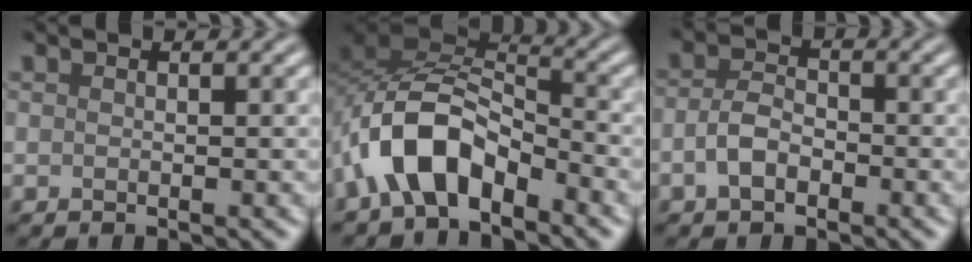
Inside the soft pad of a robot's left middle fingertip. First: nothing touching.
{"total": 7.2, "force": [-4.2, 3.7, 4.6], "torque": [-0.074, 0.011, -0.085]}
{"total": 2.8, "force": [-1.2, 1.7, 1.9], "torque": [-0.036, 0.009, -0.030]}